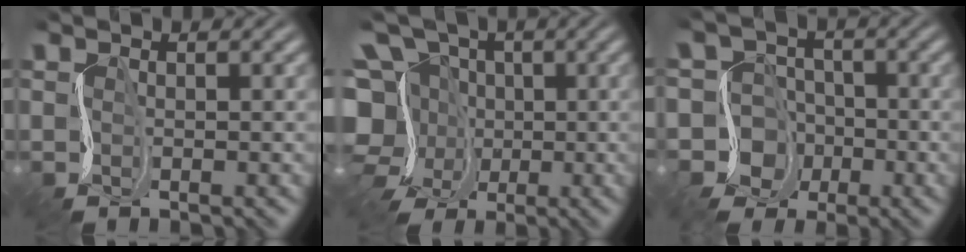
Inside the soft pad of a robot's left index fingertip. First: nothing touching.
{"total": 9.9, "force": [-5.2, 7.8, 3.1], "torque": [-0.054, -0.010, -0.113]}
{"total": 5.5, "force": [-4.0, 3.7, 0.6], "torque": [0.024, -0.010, -0.087]}